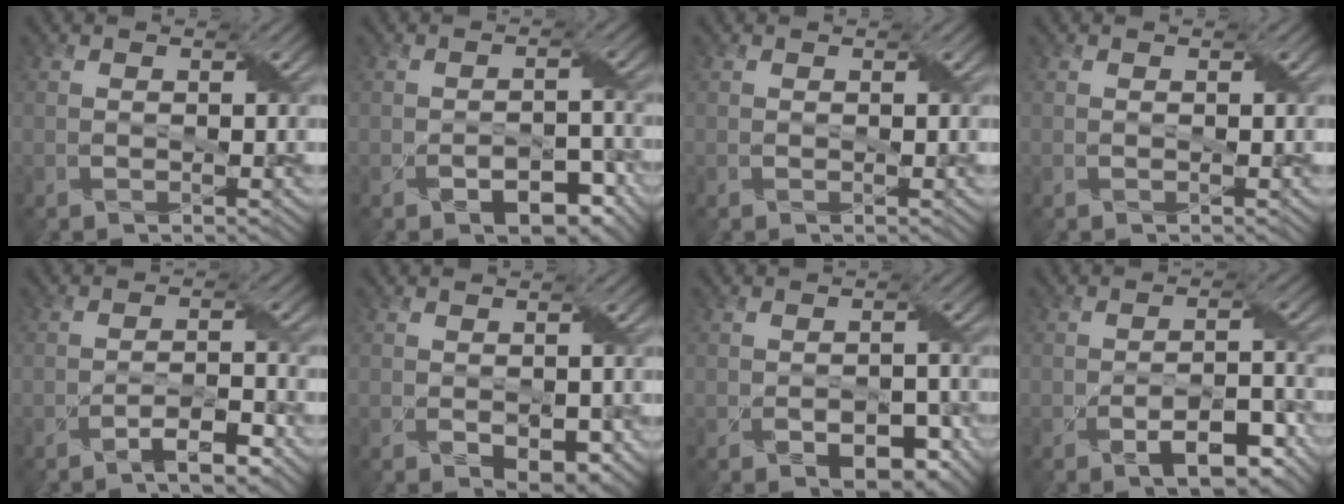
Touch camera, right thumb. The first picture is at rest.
{"total": 5.2, "force": [-2.9, 2.9, 3.2], "torque": [-0.042, -0.006, -0.038]}
{"total": 0.0}
{"total": 0.0}
{"total": 4.1, "force": [-2.9, 0.8, 2.7], "torque": [-0.046, 0.011, -0.052]}
{"total": 3.3, "force": [-0.8, 2.1, 2.4], "torque": [-0.047, -0.016, -0.003]}
{"total": 4.9, "force": [-2.3, 2.9, 3.3], "torque": [-0.043, -0.012, -0.028]}
{"total": 6.6, "force": [-3.6, 2.8, 4.8], "torque": [-0.075, 0.000, -0.054]}